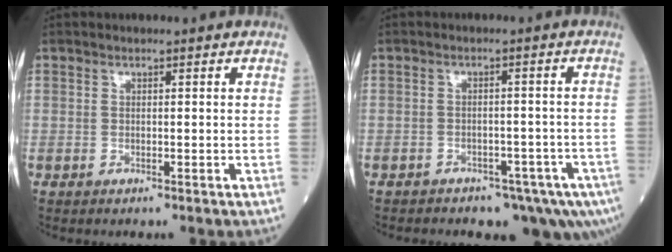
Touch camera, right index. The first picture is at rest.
{"total": 10.7, "force": [-7.8, 5.2, 5.1], "torque": [-0.056, 0.010, -0.097]}